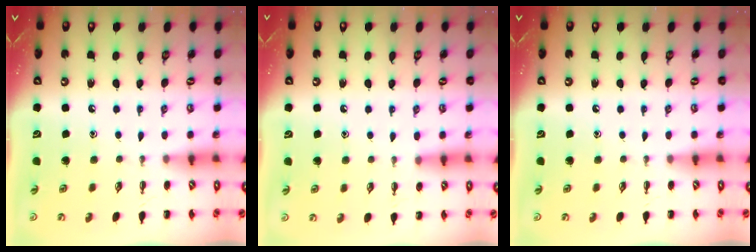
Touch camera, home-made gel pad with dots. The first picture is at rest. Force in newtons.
{"total": 6.7, "press": 6.3, "slide": 2.3}
{"total": 0.0}